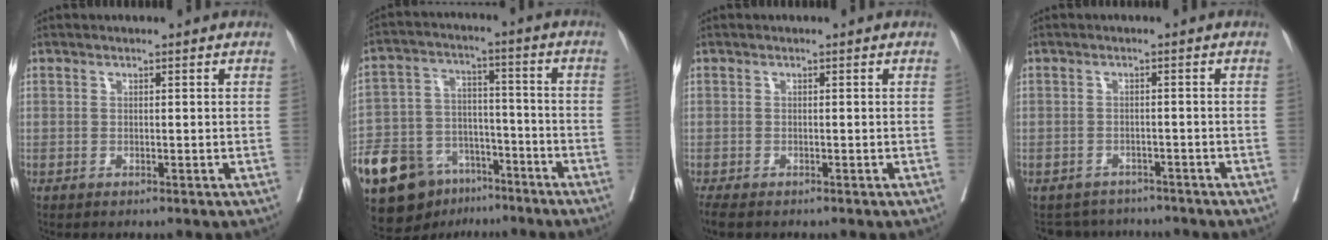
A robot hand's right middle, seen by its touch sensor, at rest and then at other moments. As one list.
[{"total": 21.9, "force": [-14.4, 12.4, 10.9], "torque": [-0.282, 0.010, -0.249]}, {"total": 3.2, "force": [-2.5, 1.0, 1.6], "torque": [-0.029, -0.011, -0.040]}, {"total": 5.4, "force": [-5.1, 1.8, -0.3], "torque": [0.009, 0.012, -0.069]}]